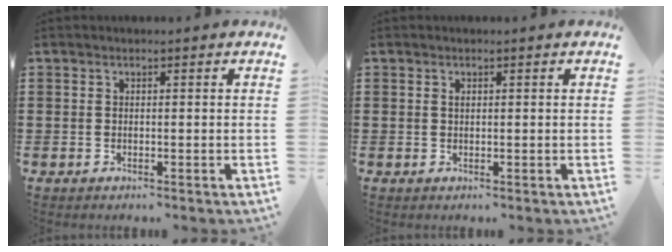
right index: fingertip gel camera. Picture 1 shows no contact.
{"total": 0.5, "force": [0.2, 0.3, 0.4], "torque": [-0.010, -0.001, 0.004]}